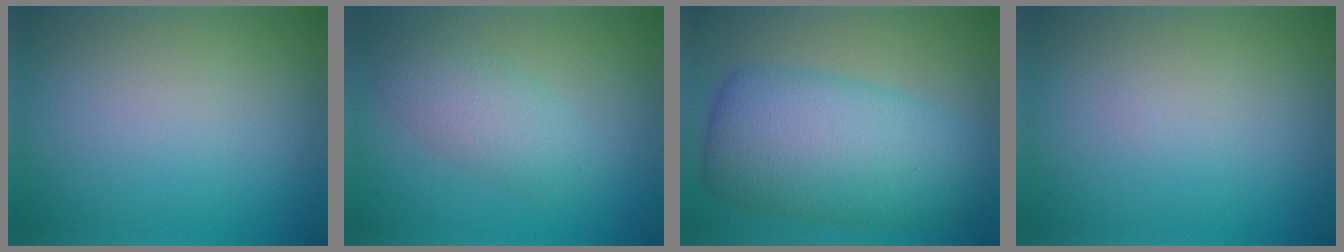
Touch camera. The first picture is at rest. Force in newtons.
{"total": 3.2, "press": 3.2, "slide": 0.0}
{"total": 9.3, "press": 9.3, "slide": 0.1}
{"total": 0.0}